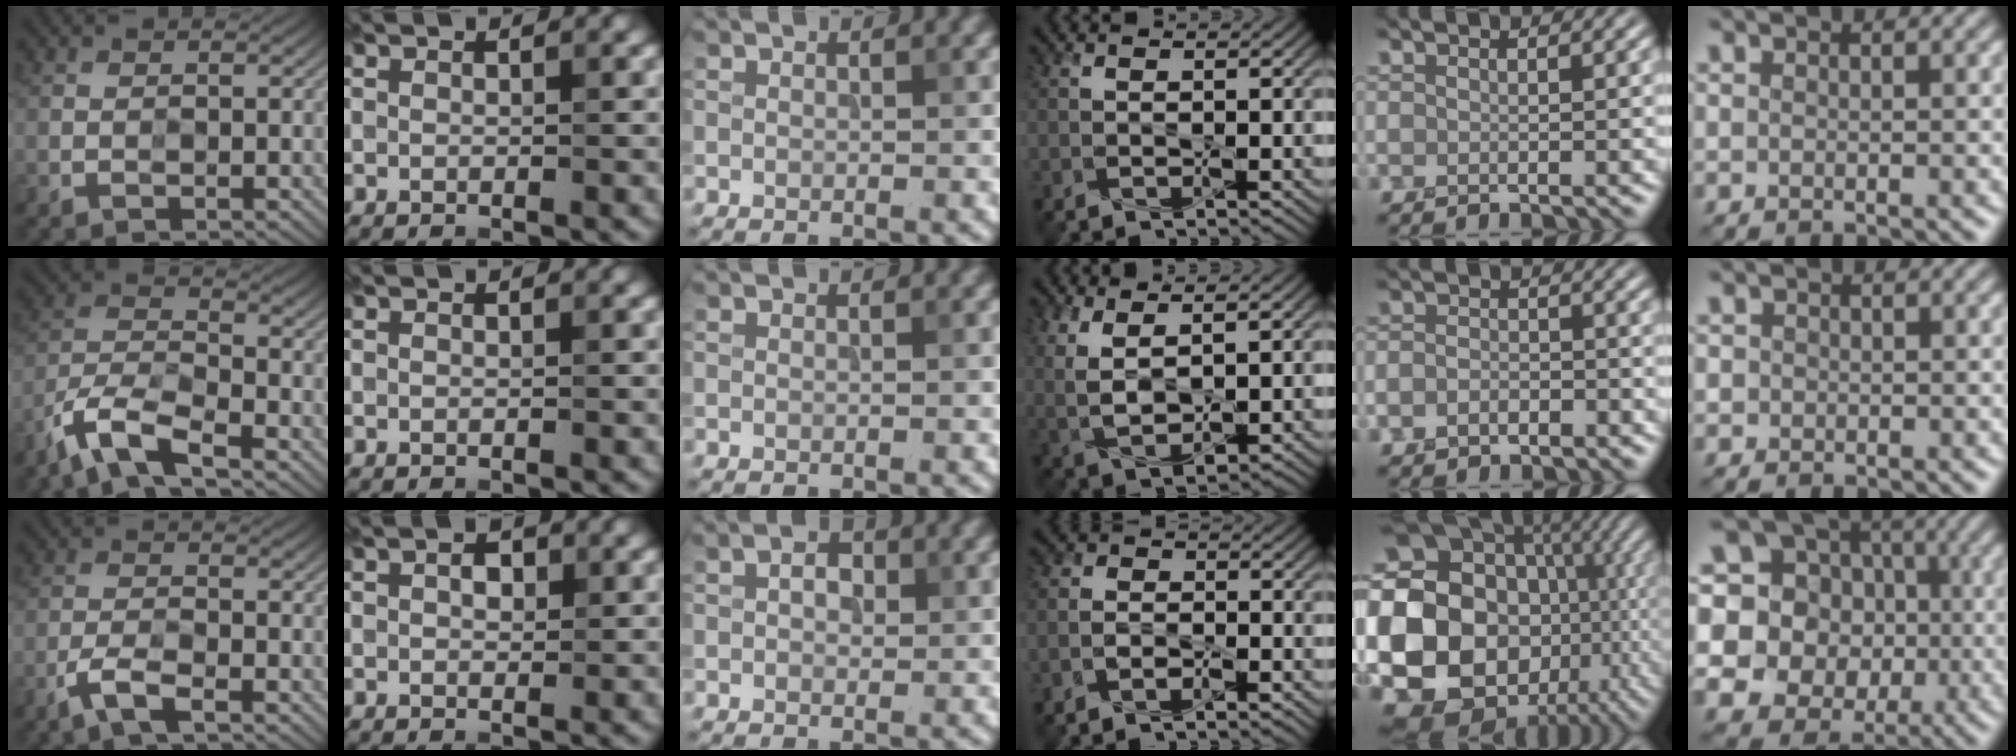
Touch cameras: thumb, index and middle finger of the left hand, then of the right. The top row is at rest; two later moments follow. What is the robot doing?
{"motion": "wipe", "object": "whiteboard"}